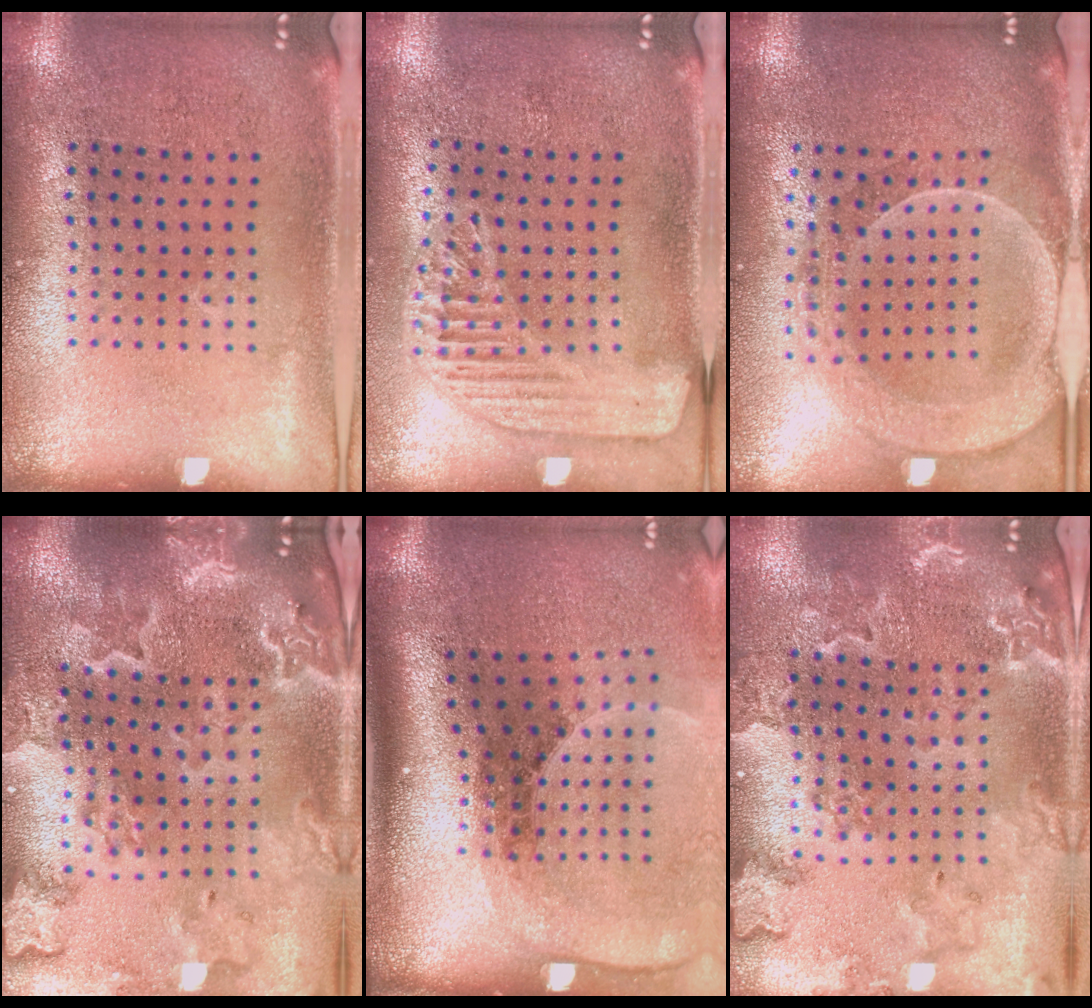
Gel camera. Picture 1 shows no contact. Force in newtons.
{"total": 1.6, "press": 1.6, "slide": 0.4}
{"total": 2.3, "press": 2.1, "slide": 0.9}
{"total": 4.2, "press": 3.5, "slide": 2.4}
{"total": 2.7, "press": 1.9, "slide": 2.0}
{"total": 1.7, "press": 1.7, "slide": 0.3}